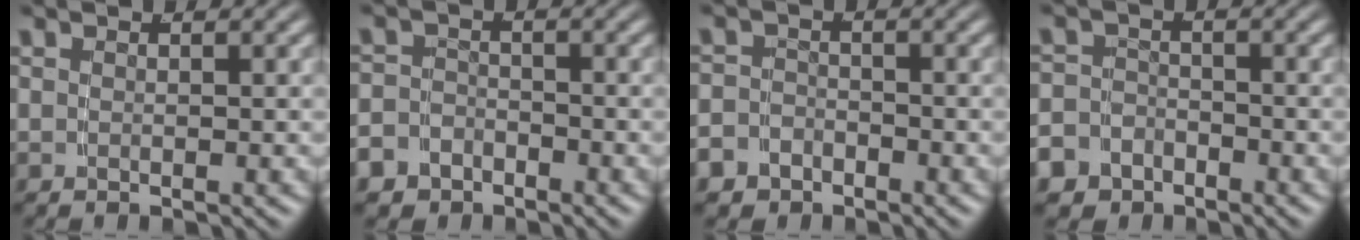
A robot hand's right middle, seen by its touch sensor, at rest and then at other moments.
{"total": 4.6, "force": [-3.0, 3.5, 0.5], "torque": [-0.020, -0.017, -0.053]}
{"total": 3.8, "force": [-2.6, 2.8, 0.3], "torque": [-0.015, -0.016, -0.045]}
{"total": 6.3, "force": [-3.6, 5.1, 1.2], "torque": [-0.032, -0.024, -0.064]}